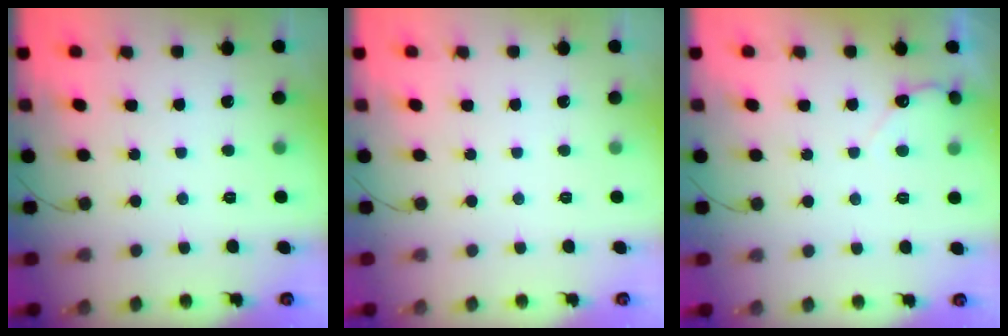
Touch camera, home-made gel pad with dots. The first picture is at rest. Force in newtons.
{"total": 0.0}
{"total": 3.9, "press": 3.9, "slide": 0.3}